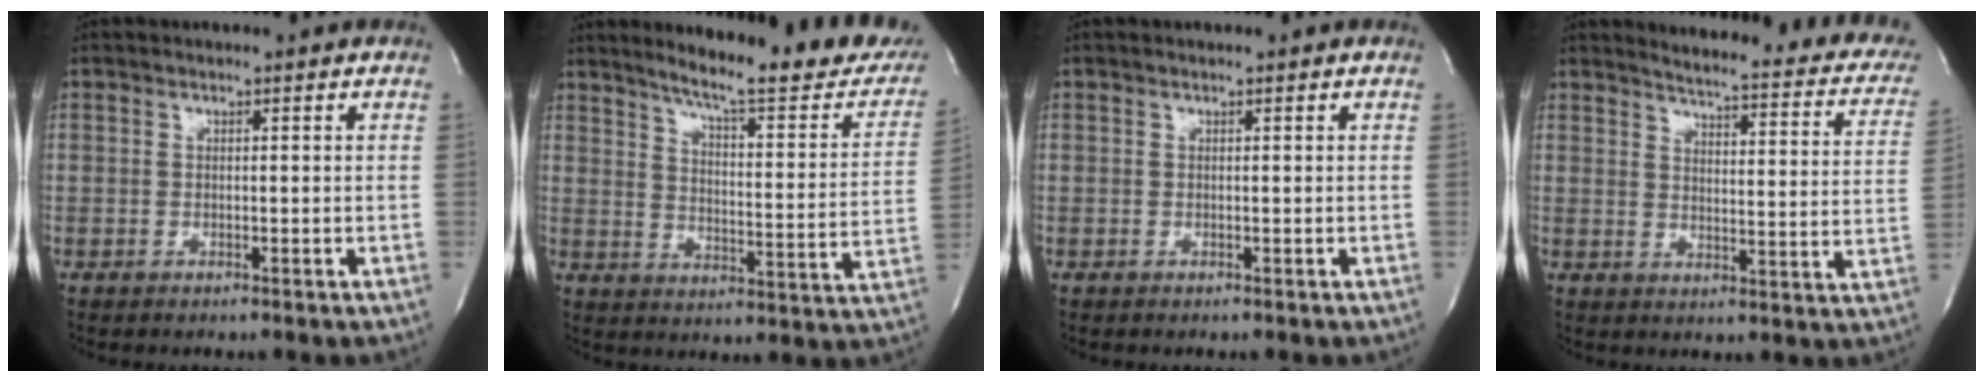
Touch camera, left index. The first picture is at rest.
{"total": 21.6, "force": [18.6, 2.5, 10.8], "torque": [-0.142, -0.058, 0.230]}
{"total": 0.0}
{"total": 19.9, "force": [17.8, 3.7, 8.1], "torque": [-0.089, -0.054, 0.190]}